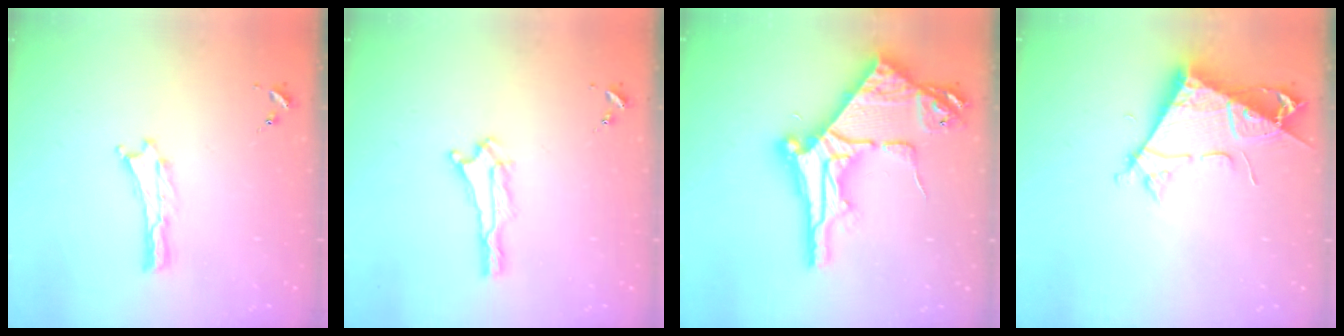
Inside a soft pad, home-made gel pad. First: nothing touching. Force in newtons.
{"total": 0.6, "press": 0.6, "slide": 0.1}
{"total": 13.6, "press": 13.5, "slide": 1.1}
{"total": 7.6, "press": 7.5, "slide": 0.9}